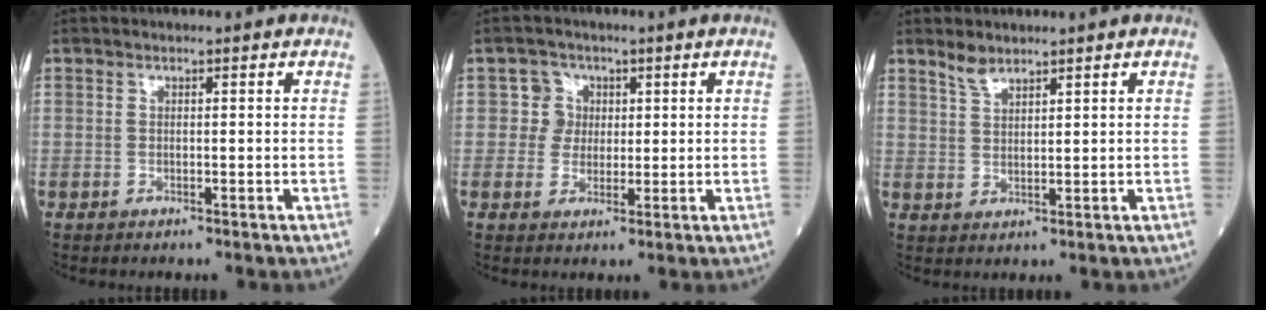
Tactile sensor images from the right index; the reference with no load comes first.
{"total": 3.4, "force": [0.8, 3.3, 0.0], "torque": [0.010, 0.005, 0.008]}
{"total": 2.5, "force": [2.3, 0.5, 0.9], "torque": [-0.019, 0.001, 0.048]}